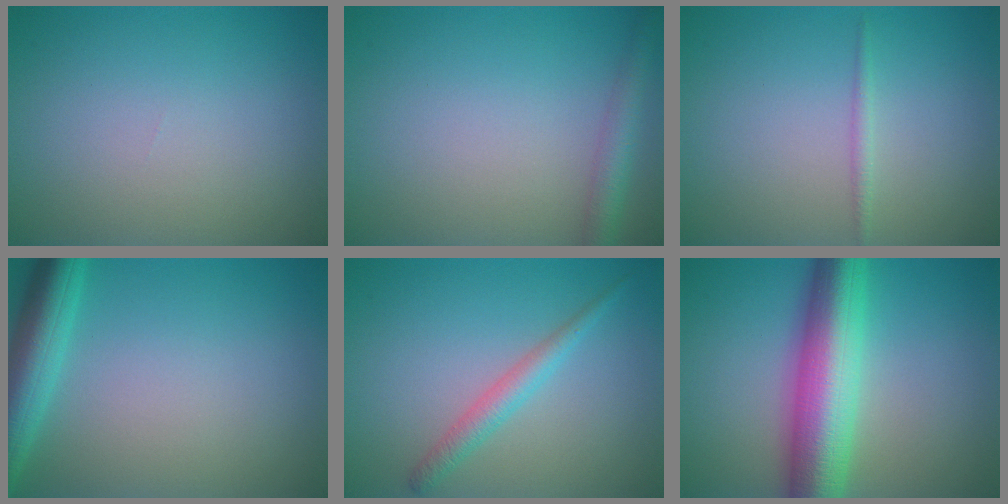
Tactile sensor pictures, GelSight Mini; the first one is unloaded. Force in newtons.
{"total": 2.7, "press": 2.7, "slide": 0.2}
{"total": 0.9, "press": 0.9, "slide": 0.0}
{"total": 5.2, "press": 5.2, "slide": 0.3}
{"total": 2.1, "press": 2.1, "slide": 0.1}
{"total": 9.8, "press": 9.8, "slide": 0.2}